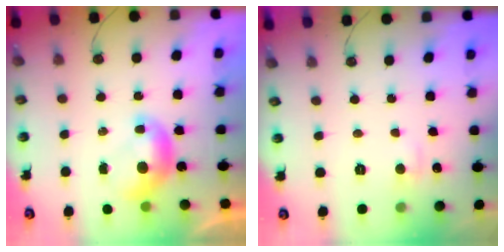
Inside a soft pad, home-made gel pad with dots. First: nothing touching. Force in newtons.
{"total": 1.6, "press": 1.6, "slide": 0.4}